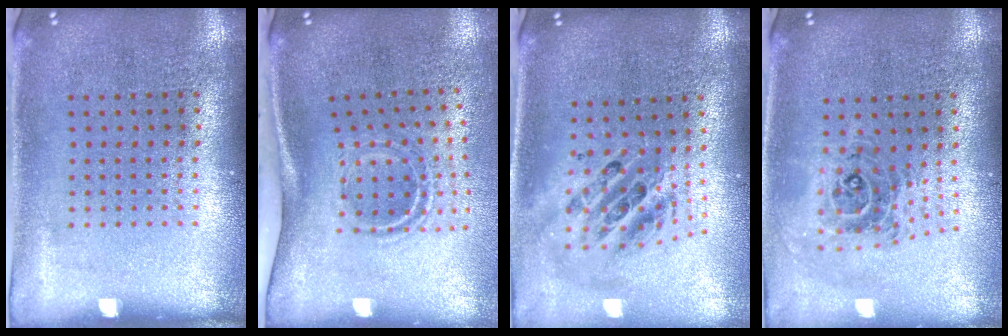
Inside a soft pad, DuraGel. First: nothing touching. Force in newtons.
{"total": 2.0, "press": 1.2, "slide": 1.6}
{"total": 2.2, "press": 1.7, "slide": 1.4}
{"total": 1.0, "press": 0.9, "slide": 0.3}